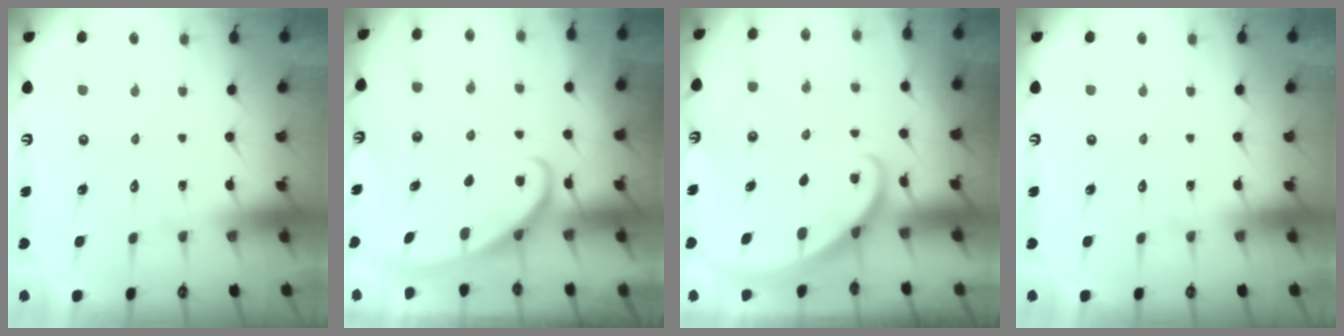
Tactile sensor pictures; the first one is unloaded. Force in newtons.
{"total": 3.0, "press": 3.0, "slide": 0.4}
{"total": 1.9, "press": 1.9, "slide": 0.1}
{"total": 0.0}